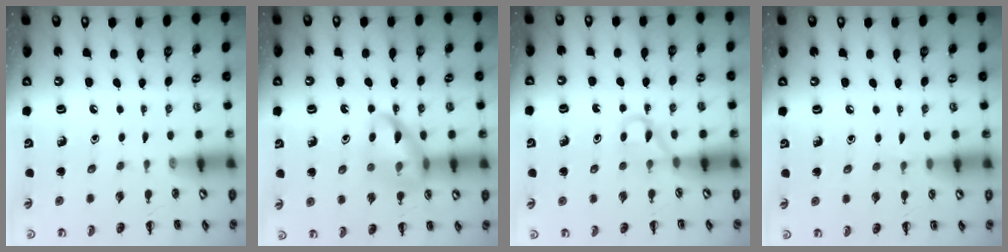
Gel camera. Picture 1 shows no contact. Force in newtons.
{"total": 12.5, "press": 12.4, "slide": 1.8}
{"total": 3.0, "press": 2.8, "slide": 1.1}
{"total": 4.0, "press": 3.7, "slide": 1.3}